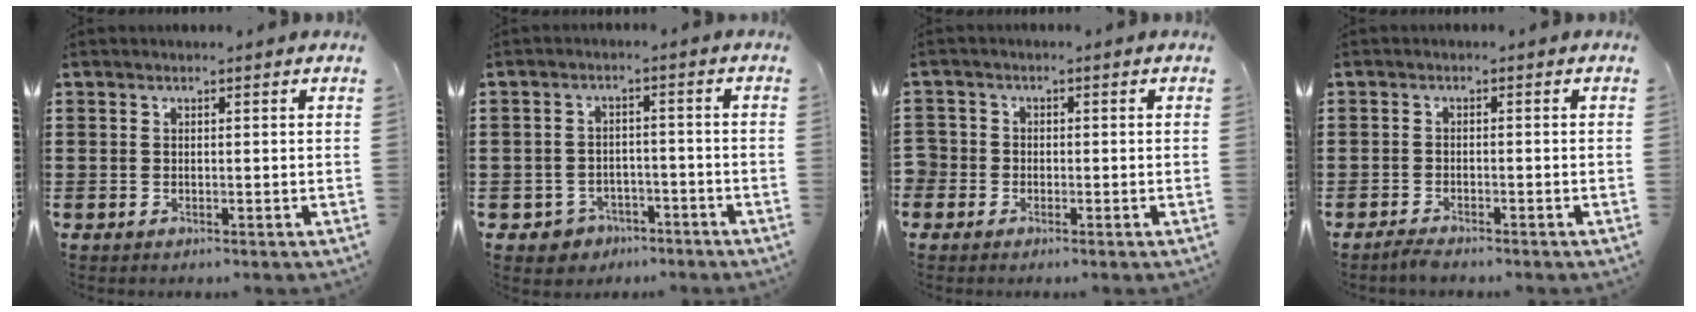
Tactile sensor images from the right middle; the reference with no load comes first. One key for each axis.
{"total": 3.0, "fx": -2.5, "fy": 1.5, "fz": 0.1, "tx": -0.013, "ty": 0.005, "tz": -0.055}
{"total": 1.8, "fx": -0.7, "fy": 1.7, "fz": 0.0, "tx": -0.008, "ty": 0.004, "tz": -0.018}
{"total": 1.5, "fx": -1.4, "fy": 0.0, "fz": 0.5, "tx": -0.012, "ty": -0.002, "tz": -0.026}